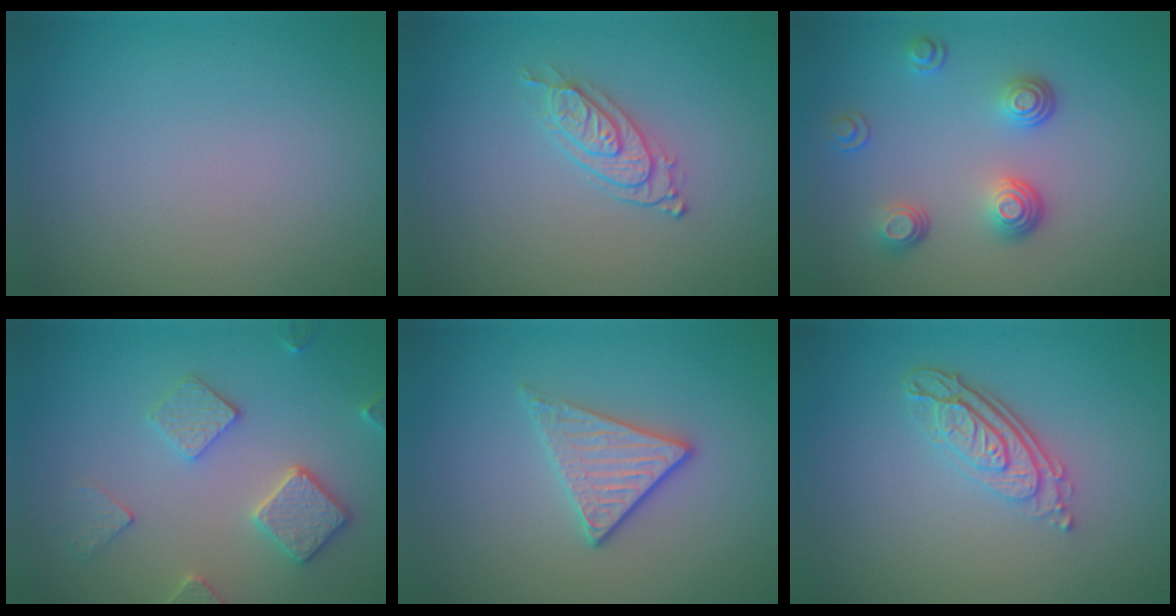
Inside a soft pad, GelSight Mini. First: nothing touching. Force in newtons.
{"total": 2.3, "press": 2.0, "slide": 1.1}
{"total": 3.5, "press": 2.6, "slide": 2.4}
{"total": 3.4, "press": 3.4, "slide": 0.3}
{"total": 2.8, "press": 2.6, "slide": 1.1}
{"total": 4.0, "press": 2.8, "slide": 2.9}